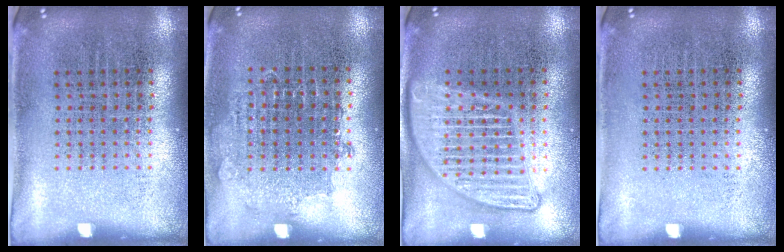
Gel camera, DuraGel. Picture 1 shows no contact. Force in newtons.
{"total": 0.5, "press": 0.5, "slide": 0.1}
{"total": 2.7, "press": 2.7, "slide": 0.2}
{"total": 0.0}